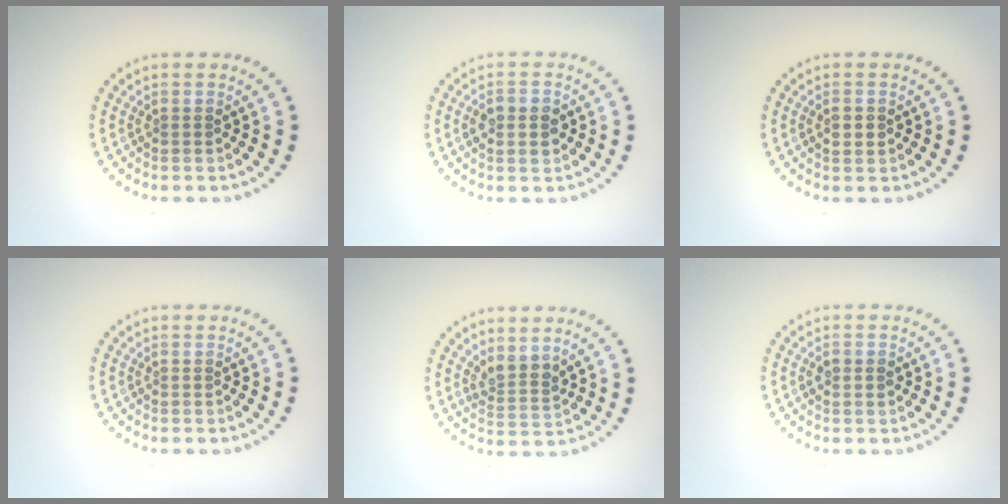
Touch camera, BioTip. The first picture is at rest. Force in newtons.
{"total": 2.6, "press": 2.6, "slide": 0.2}
{"total": 1.1, "press": 1.1, "slide": 0.1}
{"total": 0.0}
{"total": 2.3, "press": 1.8, "slide": 1.5}
{"total": 0.9, "press": 0.9, "slide": 0.1}